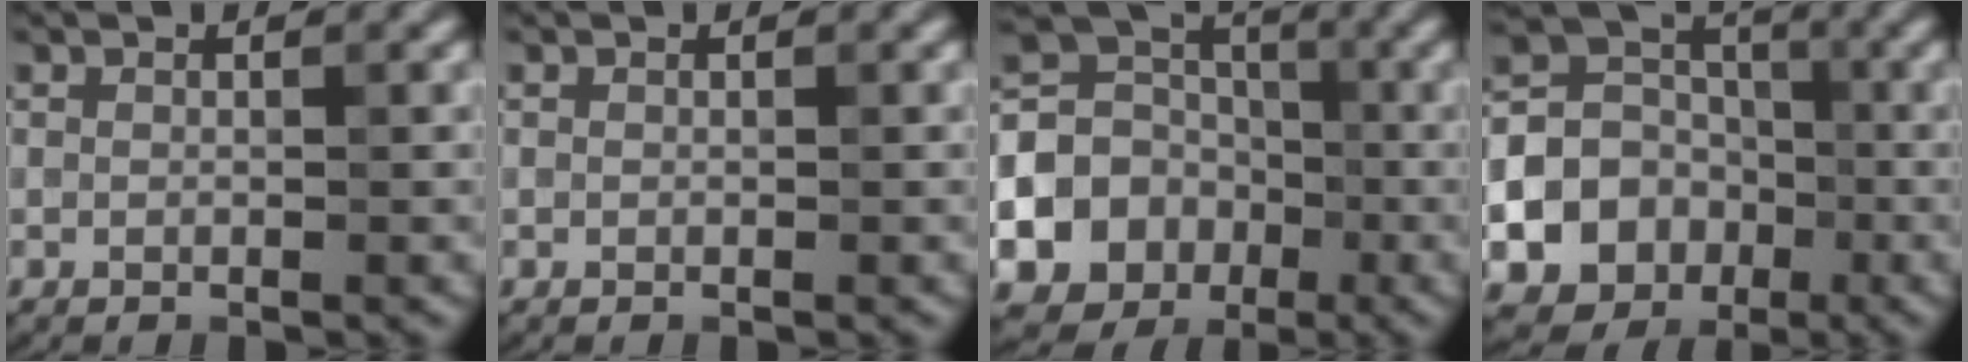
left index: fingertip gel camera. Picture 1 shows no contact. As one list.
[{"total": 0.0}, {"total": 14.1, "force": [-3.8, 12.9, 4.5], "torque": [-0.114, -0.015, -0.082]}, {"total": 14.9, "force": [-4.9, 13.5, 4.0], "torque": [-0.104, -0.029, -0.098]}]